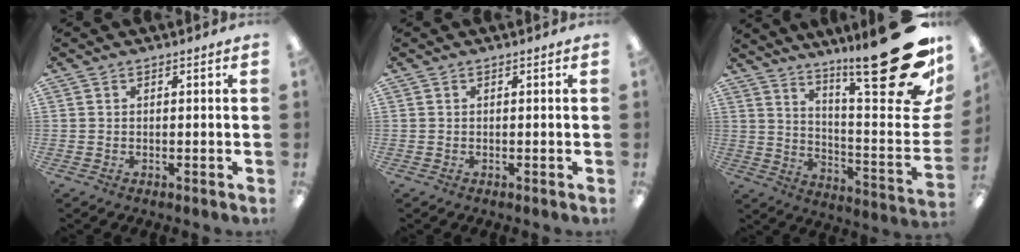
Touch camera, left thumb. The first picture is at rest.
{"total": 0.0}
{"total": 28.7, "force": [18.0, 5.5, 21.6], "torque": [-0.291, -0.134, 0.294]}